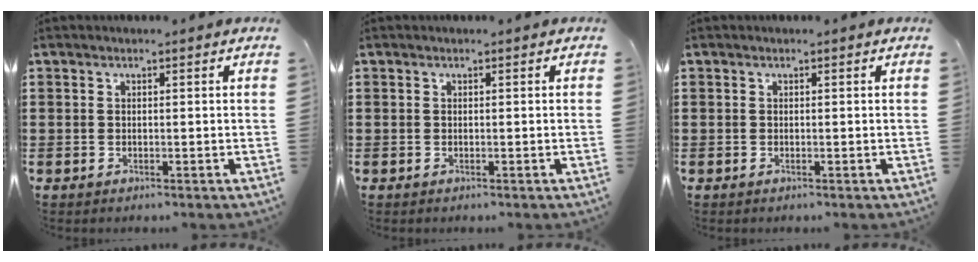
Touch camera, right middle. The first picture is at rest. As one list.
[{"total": 0.0}, {"total": 0.0}]